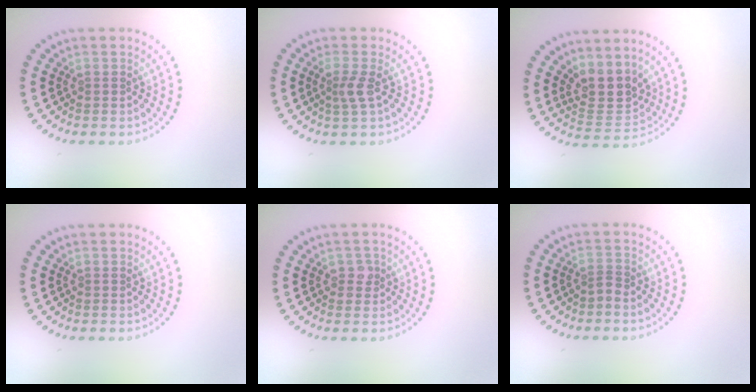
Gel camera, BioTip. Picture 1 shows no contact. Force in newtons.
{"total": 1.8, "press": 1.3, "slide": 1.3}
{"total": 3.9, "press": 3.4, "slide": 1.9}
{"total": 0.0}
{"total": 1.1, "press": 1.0, "slide": 0.3}
{"total": 0.7, "press": 0.3, "slide": 0.6}